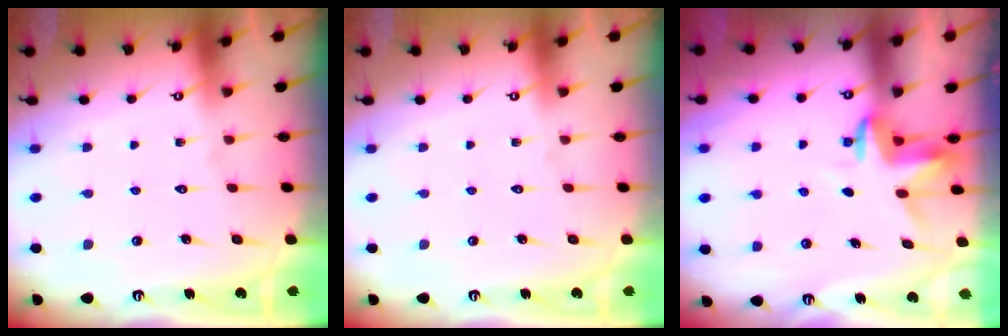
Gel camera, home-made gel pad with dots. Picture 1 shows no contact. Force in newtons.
{"total": 0.0}
{"total": 3.4, "press": 3.4, "slide": 0.2}